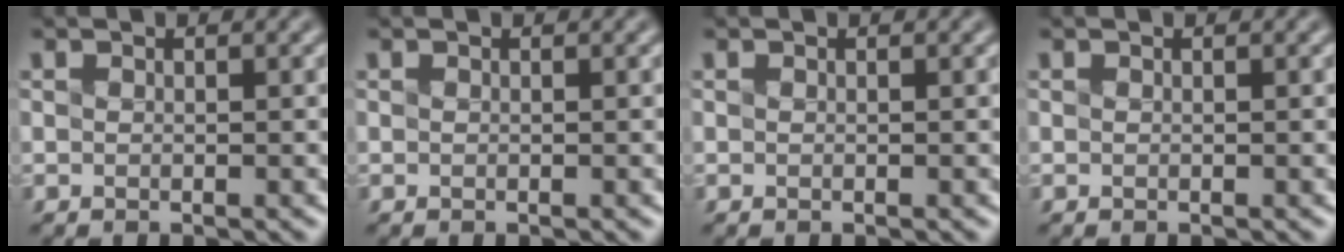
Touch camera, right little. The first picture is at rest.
{"total": 0.0}
{"total": 0.0}
{"total": 0.0}